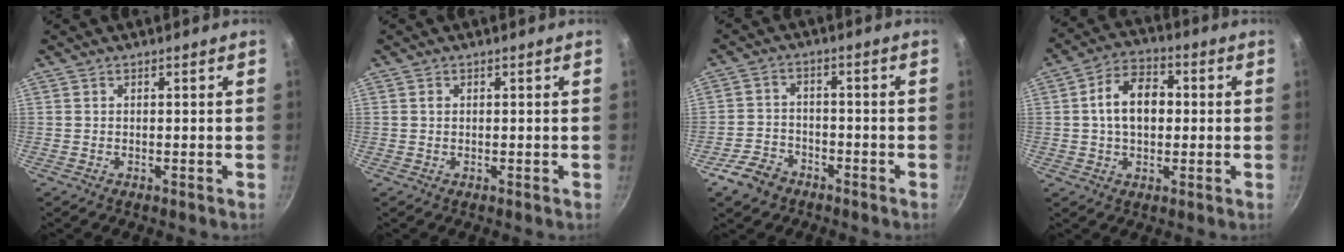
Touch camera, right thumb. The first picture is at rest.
{"total": 0.6, "force": [0.1, 0.5, 0.3], "torque": [-0.004, 0.003, 0.001]}
{"total": 6.6, "force": [-4.2, 4.4, 2.4], "torque": [-0.038, 0.037, -0.078]}
{"total": 10.3, "force": [0.6, 6.9, 7.6], "torque": [-0.100, 0.024, 0.000]}